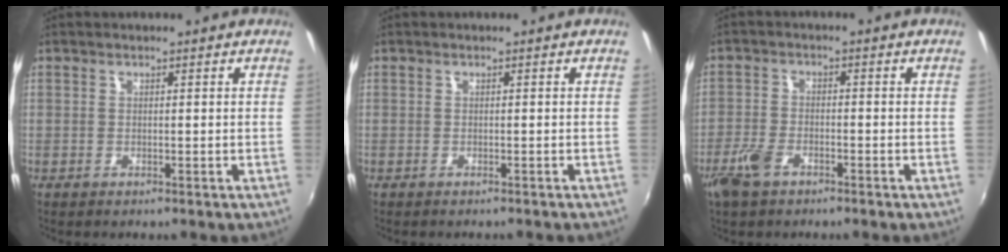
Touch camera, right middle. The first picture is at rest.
{"total": 0.8, "force": [-0.8, 0.2, 0.2], "torque": [-0.004, -0.003, -0.012]}
{"total": 5.6, "force": [-3.7, 2.7, 3.3], "torque": [-0.084, -0.005, -0.074]}